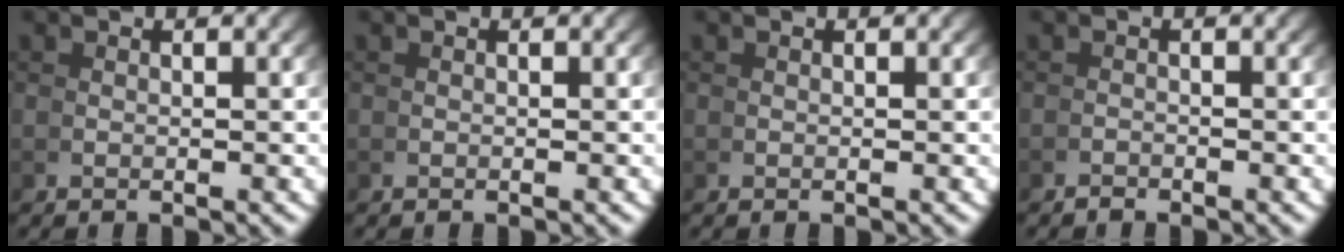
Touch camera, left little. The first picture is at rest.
{"total": 0.0}
{"total": 0.0}
{"total": 1.3, "force": [-0.8, -0.9, -0.6], "torque": [0.016, -0.002, -0.014]}